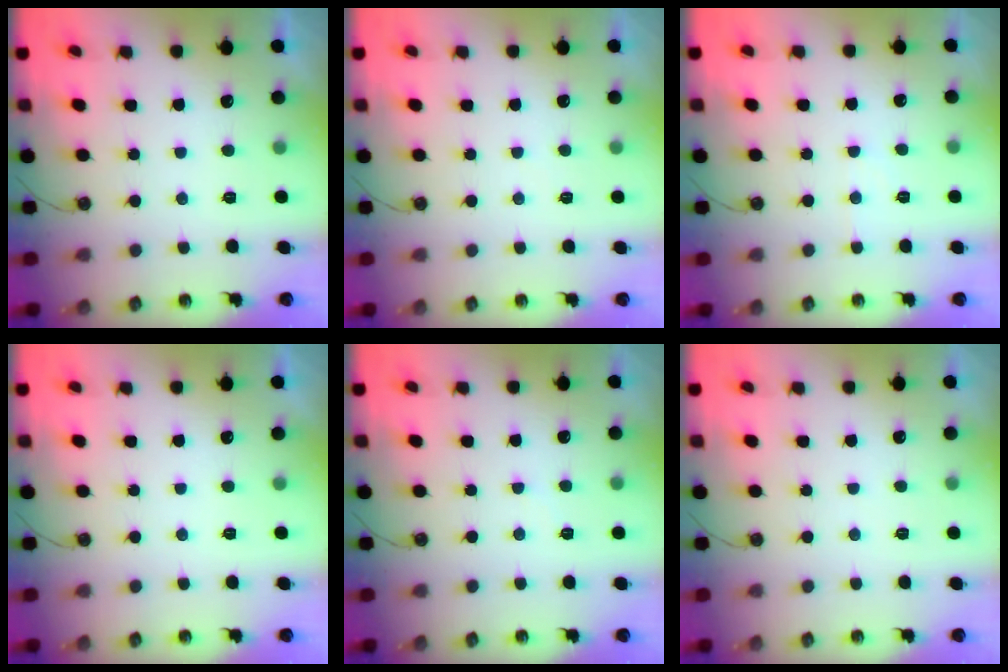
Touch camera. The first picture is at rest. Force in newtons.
{"total": 3.7, "press": 3.7, "slide": 0.6}
{"total": 4.6, "press": 4.5, "slide": 0.8}
{"total": 0.0}
{"total": 3.0, "press": 2.9, "slide": 0.4}
{"total": 2.3, "press": 2.3, "slide": 0.4}